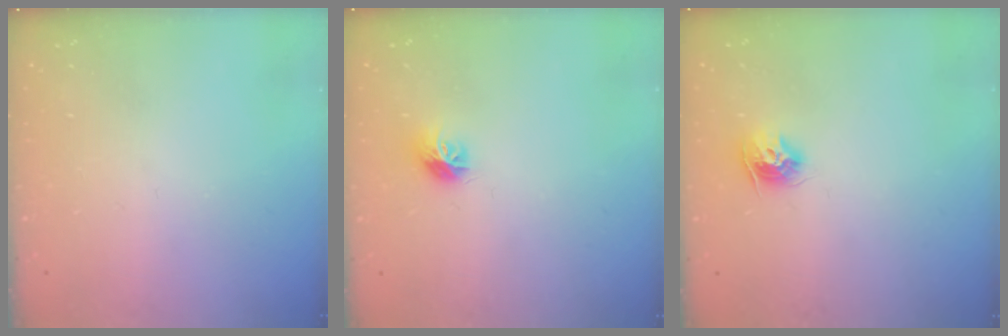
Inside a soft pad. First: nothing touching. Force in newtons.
{"total": 7.7, "press": 7.7, "slide": 0.2}
{"total": 9.6, "press": 9.6, "slide": 0.7}